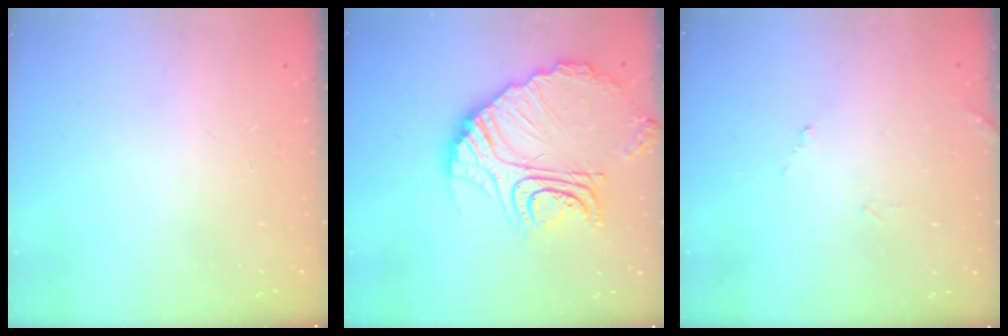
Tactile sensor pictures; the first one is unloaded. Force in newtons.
{"total": 19.1, "press": 19.0, "slide": 1.7}
{"total": 7.9, "press": 7.9, "slide": 0.4}